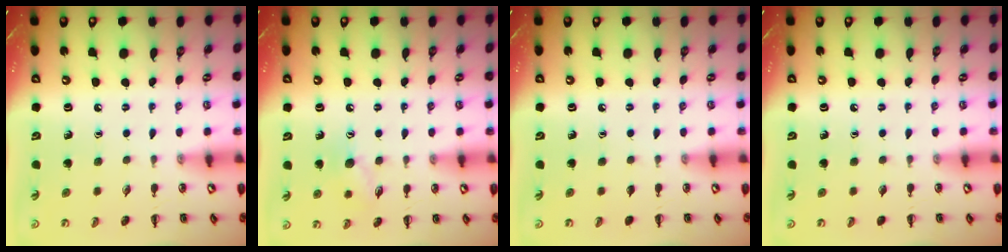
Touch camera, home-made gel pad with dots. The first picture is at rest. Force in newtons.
{"total": 7.8, "press": 7.7, "slide": 0.8}
{"total": 0.0}
{"total": 0.0}